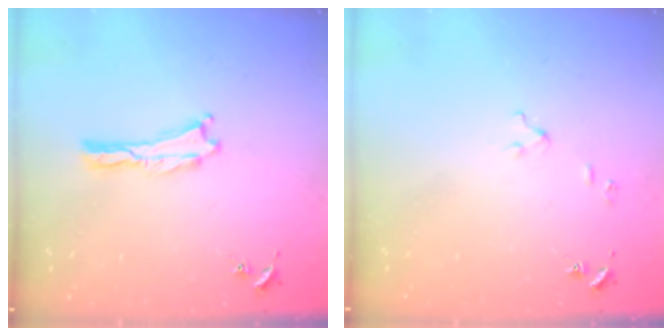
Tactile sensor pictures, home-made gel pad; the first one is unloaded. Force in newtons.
{"total": 2.6, "press": 2.6, "slide": 0.3}